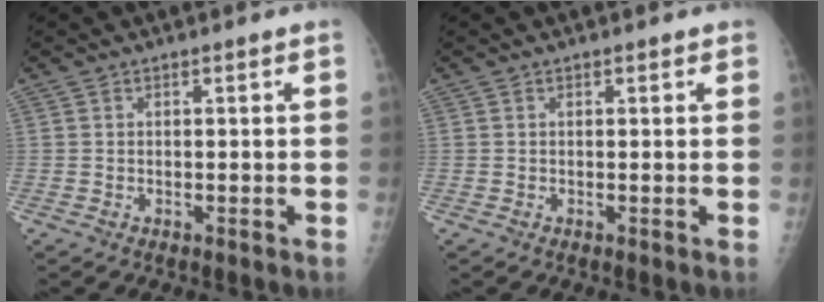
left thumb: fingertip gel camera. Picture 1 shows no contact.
{"total": 0.7, "force": [0.5, 0.4, 0.4], "torque": [-0.002, -0.002, 0.003]}